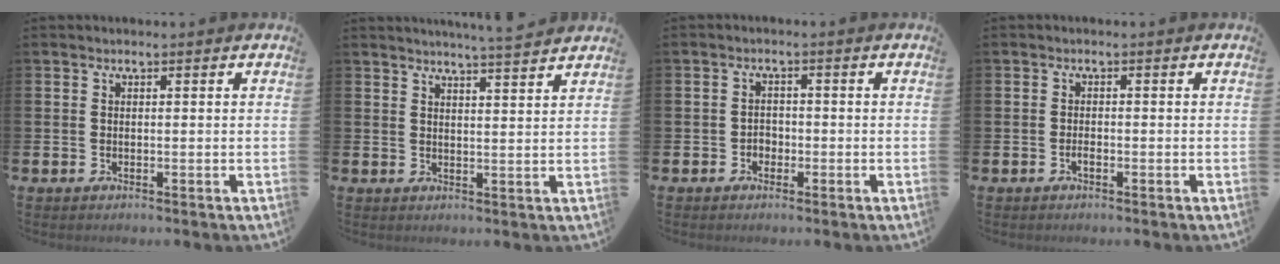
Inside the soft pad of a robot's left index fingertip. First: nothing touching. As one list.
[{"total": 4.2, "force": [4.1, -0.8, 0.5], "torque": [-0.008, -0.028, 0.071]}, {"total": 1.7, "force": [-0.9, 1.4, 0.4], "torque": [-0.008, 0.002, -0.020]}, {"total": 1.1, "force": [-0.6, 0.3, 0.8], "torque": [-0.022, 0.000, -0.010]}]